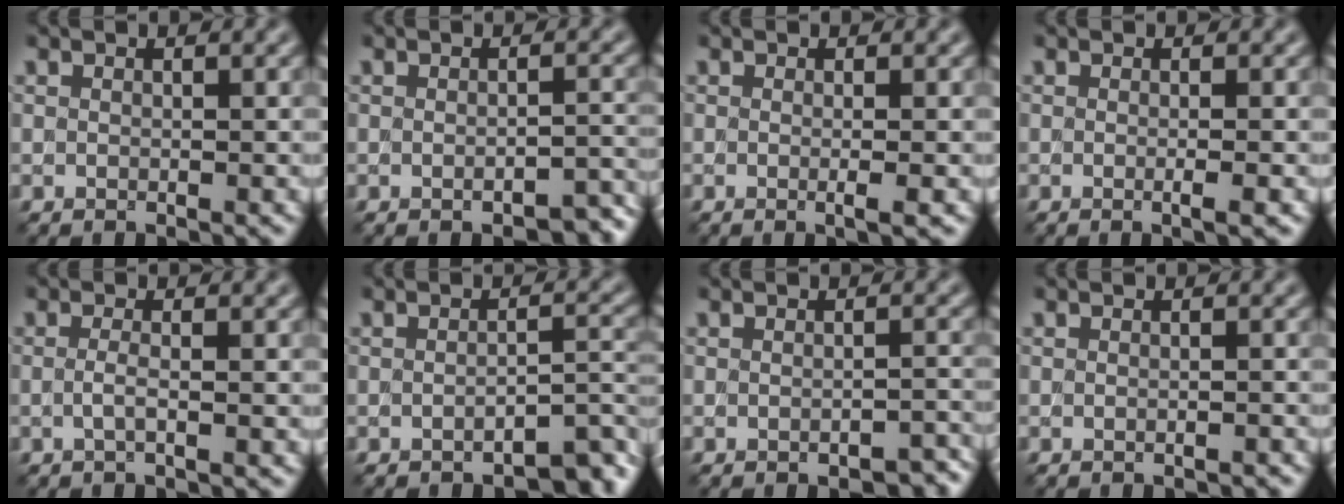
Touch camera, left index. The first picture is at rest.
{"total": 2.8, "force": [-1.9, 0.8, 1.9], "torque": [-0.026, -0.001, -0.022]}
{"total": 2.0, "force": [-0.1, 0.7, 1.8], "torque": [-0.021, -0.005, -0.011]}
{"total": 2.0, "force": [-0.1, 0.8, 1.9], "torque": [-0.017, -0.006, -0.012]}
{"total": 1.2, "force": [-0.1, 0.4, 1.2], "torque": [-0.023, -0.002, -0.008]}
{"total": 3.3, "force": [-2.6, 0.6, 1.9], "torque": [-0.027, 0.005, -0.037]}
{"total": 2.2, "force": [-1.6, 0.7, 1.4], "torque": [-0.017, 0.000, -0.018]}
{"total": 1.0, "force": [-0.8, 0.3, 0.6], "torque": [-0.002, -0.003, -0.019]}